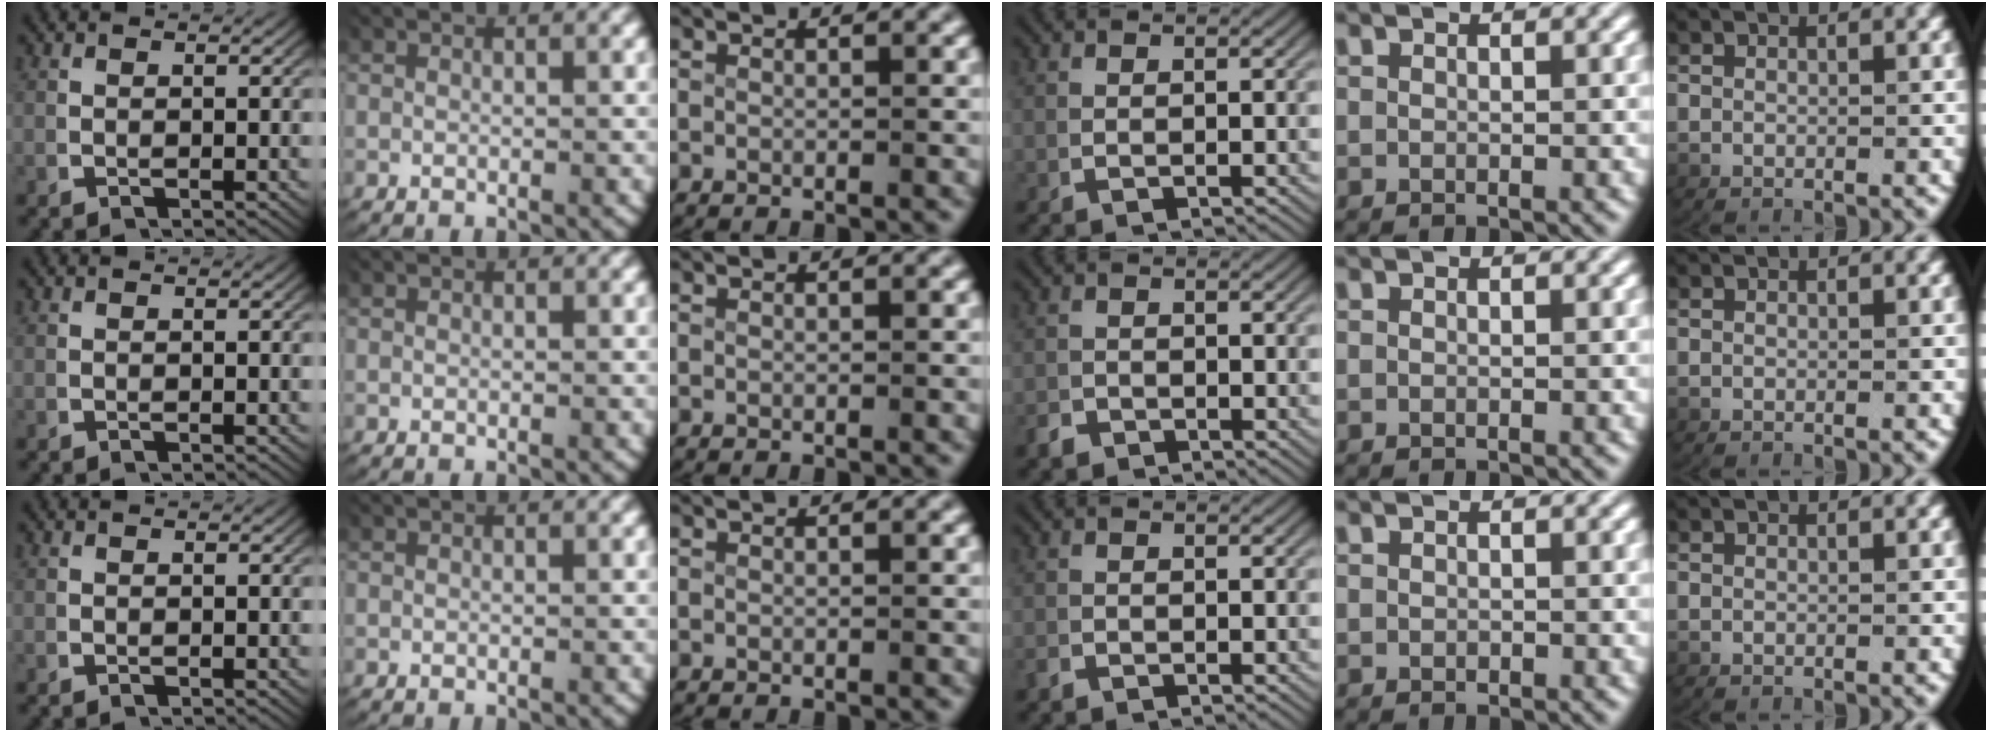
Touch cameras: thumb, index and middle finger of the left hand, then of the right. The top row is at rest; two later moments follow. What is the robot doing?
{"motion": "lift_and_place", "object": "paper"}